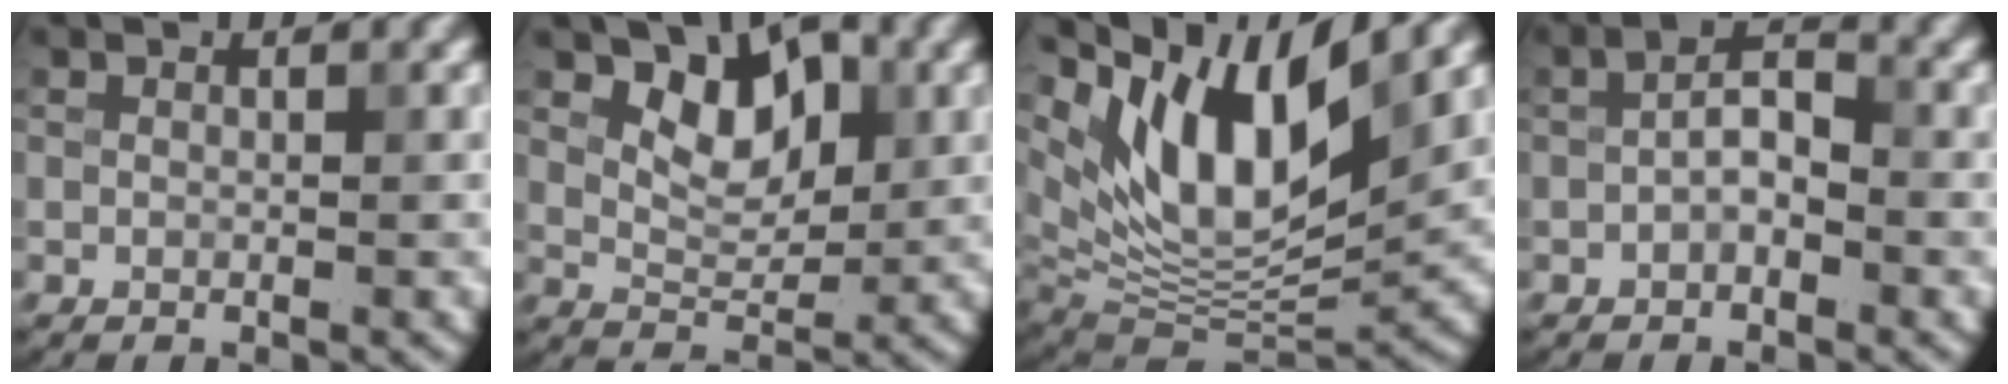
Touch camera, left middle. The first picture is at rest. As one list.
[{"total": 4.7, "force": [2.0, 2.8, 3.2], "torque": [-0.053, -0.004, 0.028]}, {"total": 12.2, "force": [6.4, 4.6, 9.4], "torque": [-0.154, 0.000, 0.124]}, {"total": 2.5, "force": [-0.8, 1.2, 2.1], "torque": [-0.037, 0.010, -0.021]}]